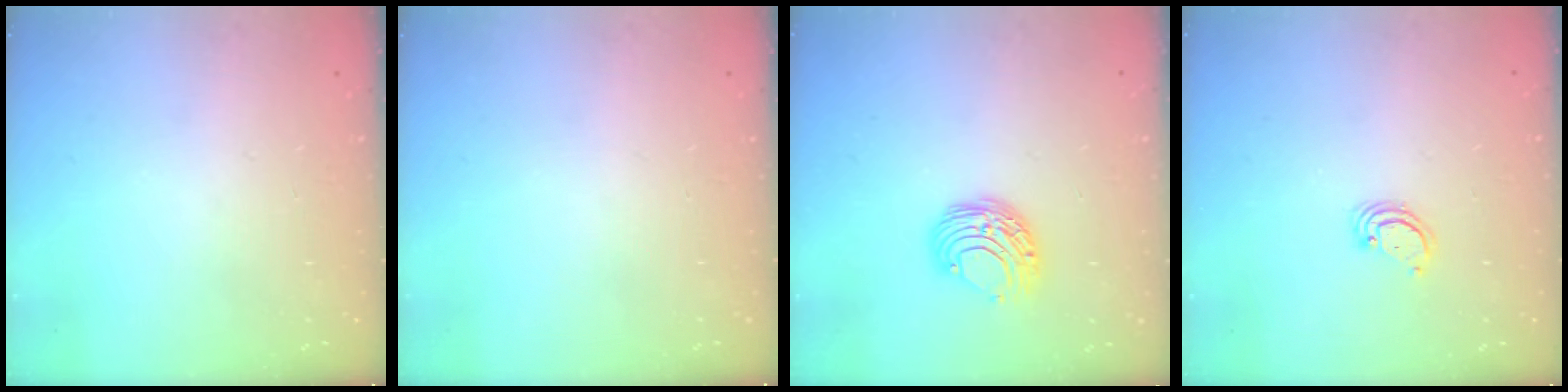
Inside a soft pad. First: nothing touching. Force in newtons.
{"total": 0.0}
{"total": 8.5, "press": 8.5, "slide": 0.4}
{"total": 2.6, "press": 2.6, "slide": 0.2}